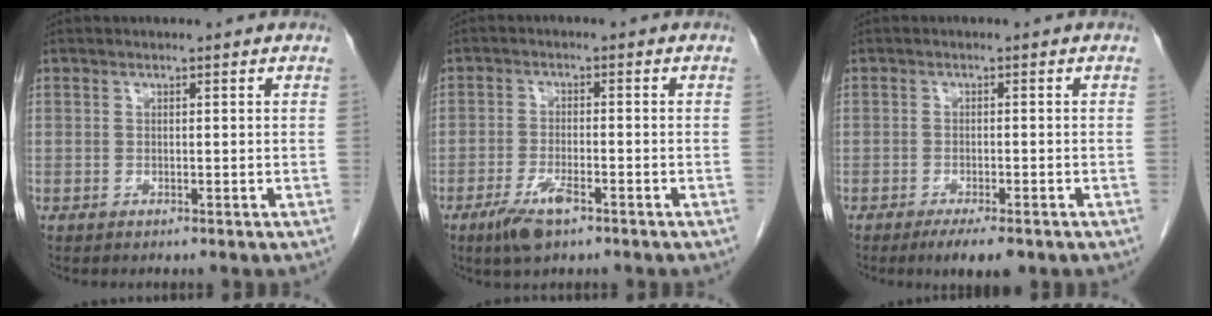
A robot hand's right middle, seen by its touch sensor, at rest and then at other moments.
{"total": 5.1, "force": [-3.1, 1.1, 3.8], "torque": [-0.082, -0.007, -0.054]}
{"total": 4.9, "force": [-3.3, 1.1, 3.3], "torque": [-0.045, -0.007, -0.047]}